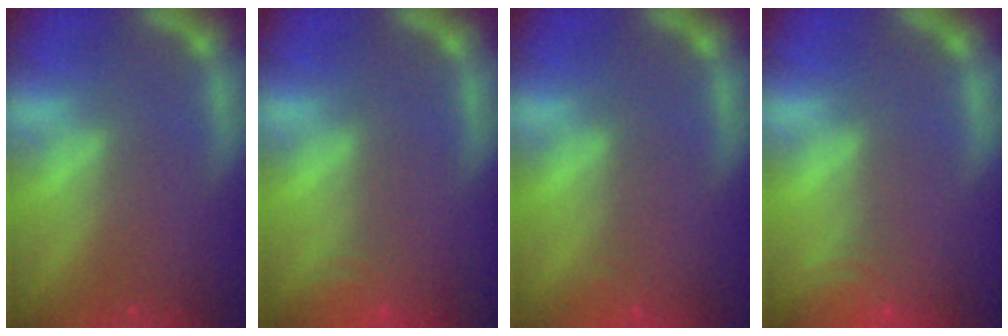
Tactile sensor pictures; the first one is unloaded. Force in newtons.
{"total": 3.5}
{"total": 1.4}
{"total": 5.0}